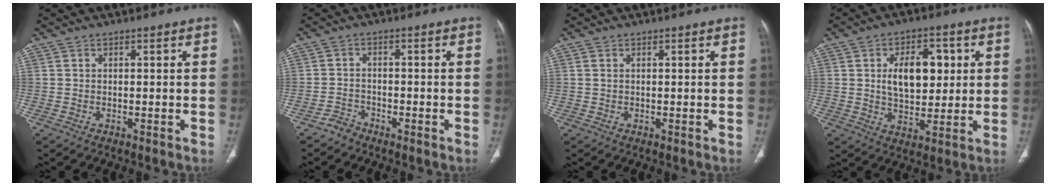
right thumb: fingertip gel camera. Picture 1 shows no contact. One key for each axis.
{"total": 2.1, "fx": -1.9, "fy": 0.9, "fz": -0.2, "tx": 0.009, "ty": 0.006, "tz": -0.038}
{"total": 0.6, "fx": 0.3, "fy": 0.2, "fz": 0.5, "tx": -0.014, "ty": 0.009, "tz": 0.008}
{"total": 11.7, "fx": 2.4, "fy": 7.0, "fz": 9.1, "tx": -0.107, "ty": -0.003, "tz": 0.043}